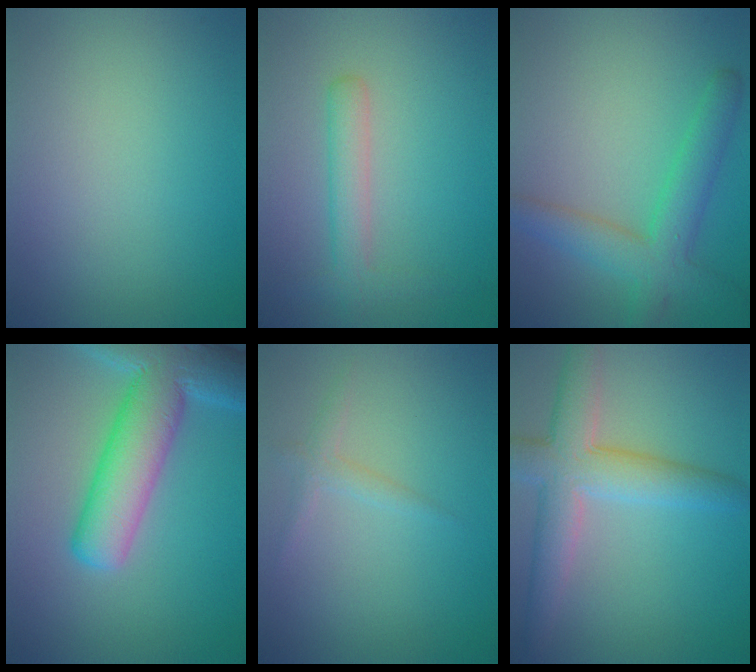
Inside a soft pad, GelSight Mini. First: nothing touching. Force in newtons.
{"total": 2.7, "press": 2.7, "slide": 0.1}
{"total": 4.7, "press": 4.7, "slide": 0.2}
{"total": 10.0, "press": 10.0, "slide": 0.6}
{"total": 1.3, "press": 1.3, "slide": 0.0}
{"total": 5.9, "press": 5.9, "slide": 0.4}